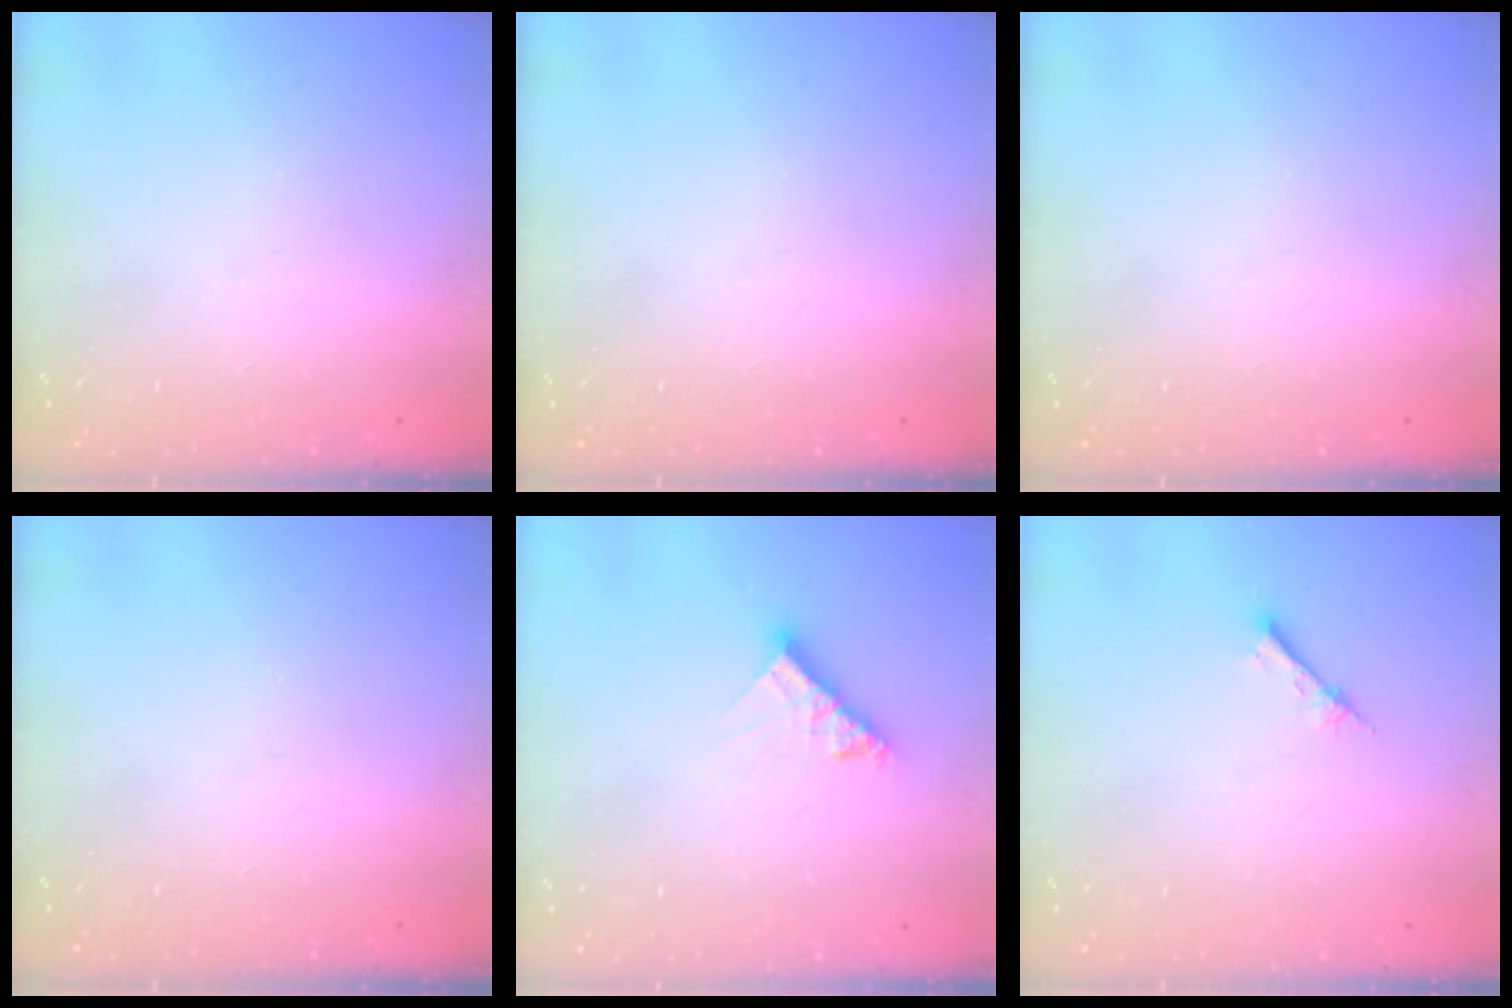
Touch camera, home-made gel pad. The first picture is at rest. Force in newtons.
{"total": 0.0}
{"total": 0.0}
{"total": 0.0}
{"total": 8.8, "press": 8.7, "slide": 0.8}
{"total": 2.4, "press": 2.4, "slide": 0.3}